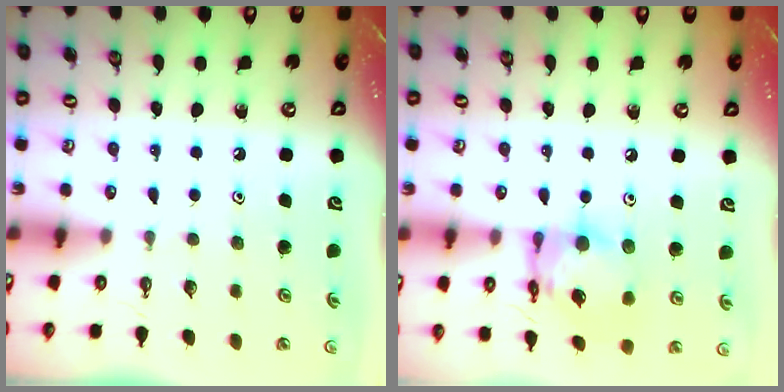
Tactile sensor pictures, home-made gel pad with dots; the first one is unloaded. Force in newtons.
{"total": 13.5, "press": 13.5, "slide": 1.1}